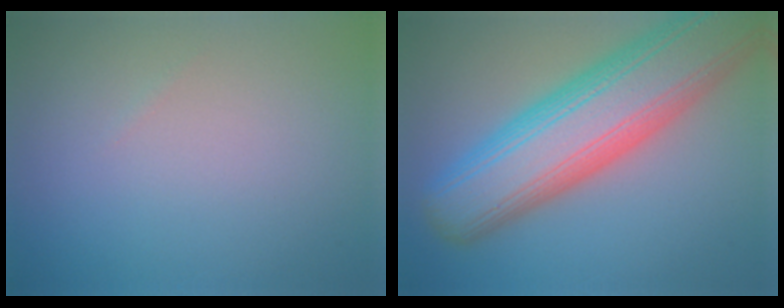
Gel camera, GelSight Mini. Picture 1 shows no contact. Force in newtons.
{"total": 12.4, "press": 12.4, "slide": 0.7}